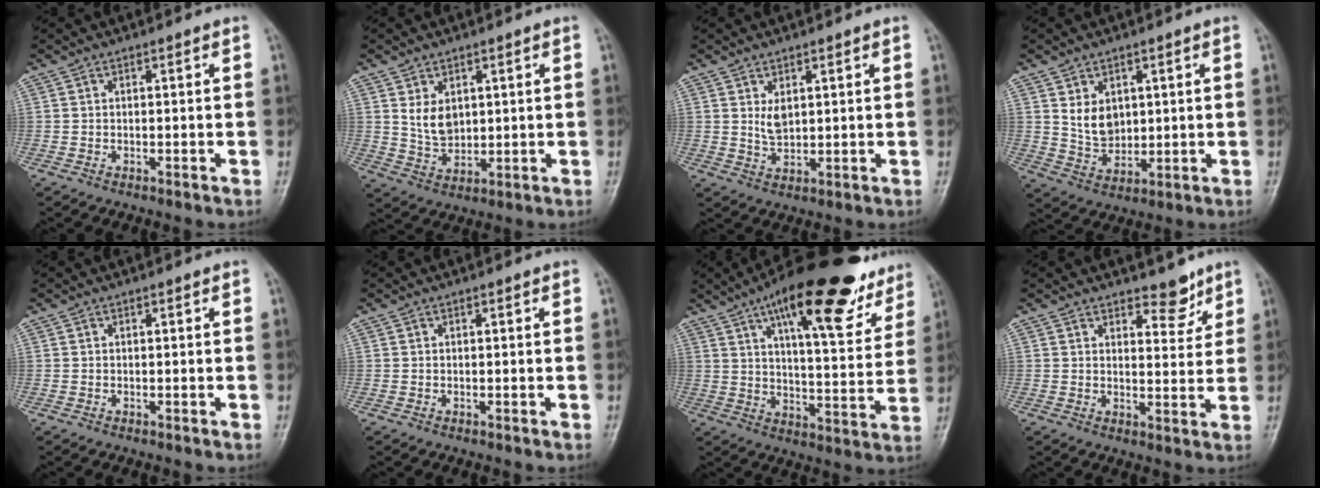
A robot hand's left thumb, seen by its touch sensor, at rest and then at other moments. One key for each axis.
{"total": 6.1, "fx": 1.8, "fy": 4.3, "fz": 3.8, "tx": -0.047, "ty": -0.018, "tz": 0.042}
{"total": 3.7, "fx": 1.3, "fy": 2.3, "fz": 2.7, "tx": -0.036, "ty": -0.014, "tz": 0.028}
{"total": 6.7, "fx": 1.9, "fy": 5.0, "fz": 4.0, "tx": -0.044, "ty": -0.020, "tz": 0.047}
{"total": 0.0}
{"total": 0.0}
{"total": 24.5, "fx": 14.9, "fy": 8.2, "fz": 17.6, "tx": -0.223, "ty": -0.034, "tz": 0.220}
{"total": 5.3, "fx": 3.9, "fy": 2.5, "fz": 2.4, "tx": -0.006, "ty": -0.028, "tz": 0.056}